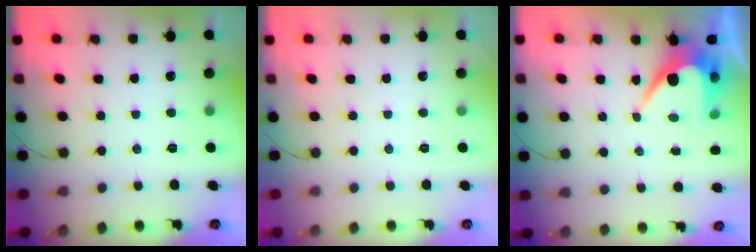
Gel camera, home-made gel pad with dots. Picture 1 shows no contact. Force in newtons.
{"total": 0.0}
{"total": 8.2, "press": 8.2, "slide": 0.4}